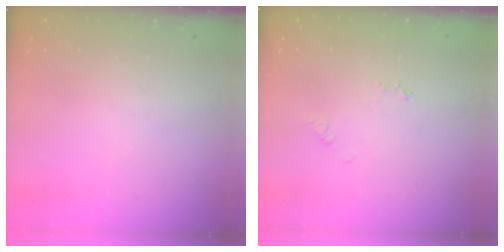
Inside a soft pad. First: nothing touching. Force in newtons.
{"total": 4.1, "press": 4.0, "slide": 0.4}